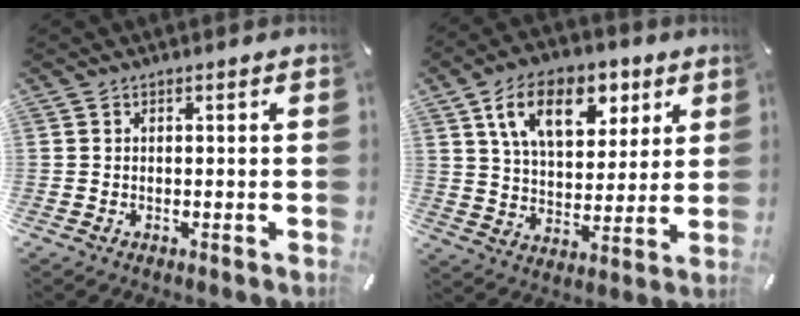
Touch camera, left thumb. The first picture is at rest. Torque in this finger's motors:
{"motor_torque": [2.24, 2.24, 1.49, -1.28, 0.20]}